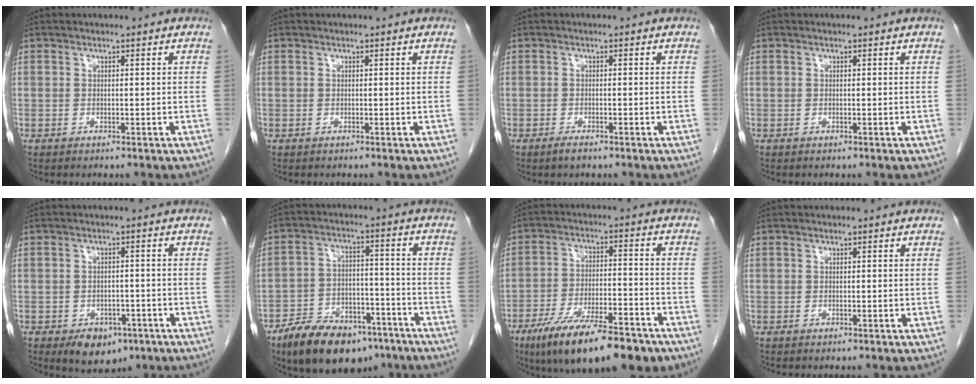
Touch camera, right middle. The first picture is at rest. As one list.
[{"total": 0.0}, {"total": 1.6, "force": [-1.2, 0.3, 1.1], "torque": [-0.026, -0.004, -0.018]}, {"total": 0.0}, {"total": 6.1, "force": [-3.6, 3.8, 3.2], "torque": [-0.045, -0.001, -0.043]}, {"total": 15.2, "force": [-11.1, 6.8, 7.9], "torque": [-0.125, 0.008, -0.181]}, {"total": 17.8, "force": [-12.4, 4.6, 11.8], "torque": [-0.177, -0.012, -0.202]}, {"total": 0.0}]